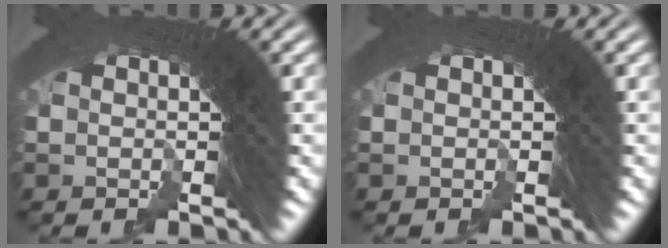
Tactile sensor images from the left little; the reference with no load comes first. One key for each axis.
{"total": 0.0}